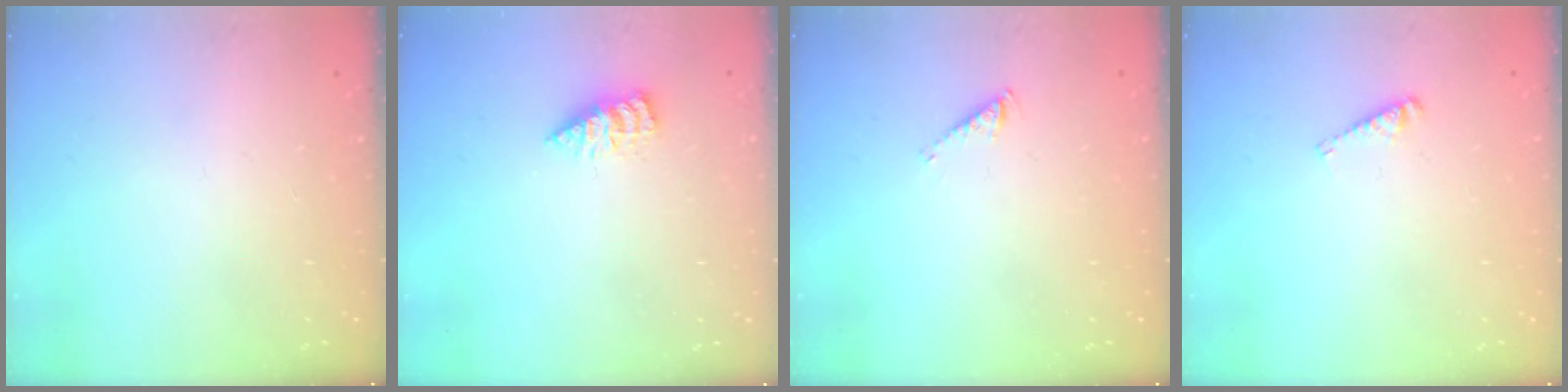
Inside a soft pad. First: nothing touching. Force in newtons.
{"total": 2.9, "press": 2.8, "slide": 0.4}
{"total": 2.9, "press": 2.9, "slide": 0.5}
{"total": 3.0, "press": 3.0, "slide": 0.3}